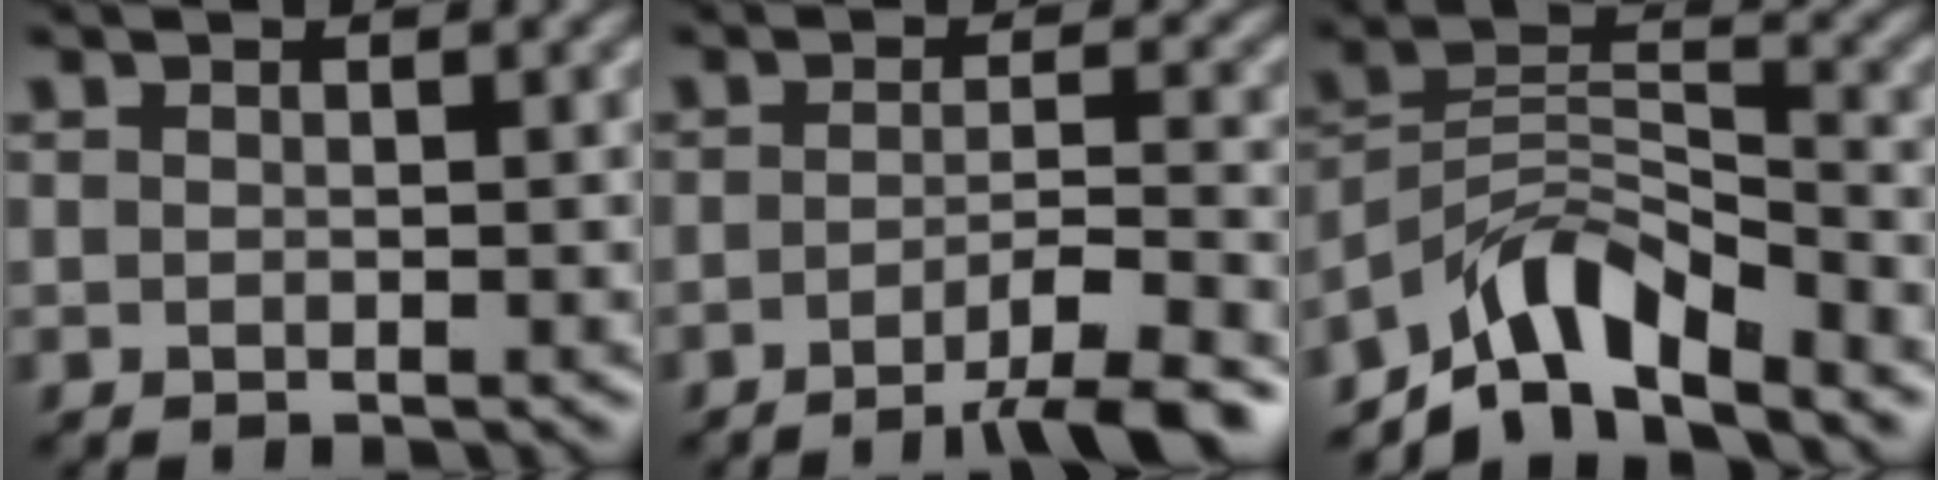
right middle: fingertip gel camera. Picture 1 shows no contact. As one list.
[{"total": 5.6, "force": [-3.7, 0.9, 4.2], "torque": [-0.049, 0.008, -0.054]}, {"total": 6.9, "force": [-5.7, 2.2, 3.1], "torque": [-0.044, 0.007, -0.110]}]